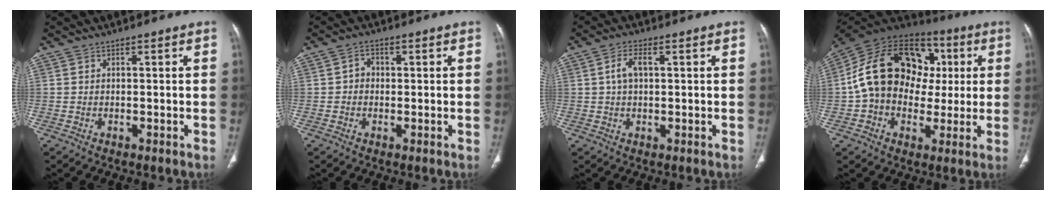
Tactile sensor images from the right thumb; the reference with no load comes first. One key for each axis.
{"total": 2.5, "fx": 0.1, "fy": 2.1, "fz": 1.3, "tx": -0.010, "ty": 0.010, "tz": -0.004}
{"total": 4.2, "fx": 1.0, "fy": 2.2, "fz": 3.4, "tx": -0.072, "ty": 0.008, "tz": 0.018}
{"total": 21.6, "fx": 1.8, "fy": 16.8, "fz": 13.5, "tx": -0.210, "ty": 0.047, "tz": 0.028}